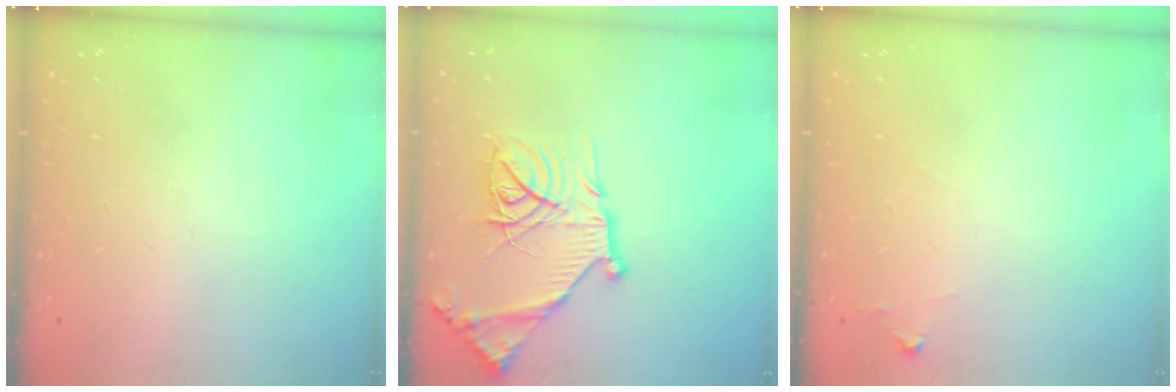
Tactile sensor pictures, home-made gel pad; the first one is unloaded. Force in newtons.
{"total": 20.2, "press": 20.1, "slide": 1.9}
{"total": 4.4, "press": 4.4, "slide": 0.7}